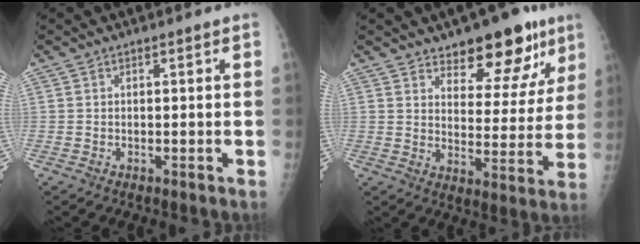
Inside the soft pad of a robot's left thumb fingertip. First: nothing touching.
{"total": 13.9, "force": [9.5, 6.3, 8.0], "torque": [-0.048, -0.059, 0.138]}